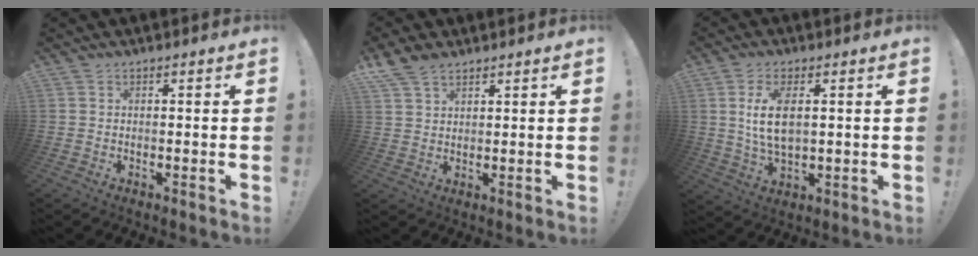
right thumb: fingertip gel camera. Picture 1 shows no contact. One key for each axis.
{"total": 6.5, "fx": 4.9, "fy": 3.2, "fz": 2.7, "tx": -0.048, "ty": -0.020, "tz": 0.096}
{"total": 9.1, "fx": 1.9, "fy": 4.2, "fz": 7.9, "tx": -0.145, "ty": -0.019, "tz": 0.029}